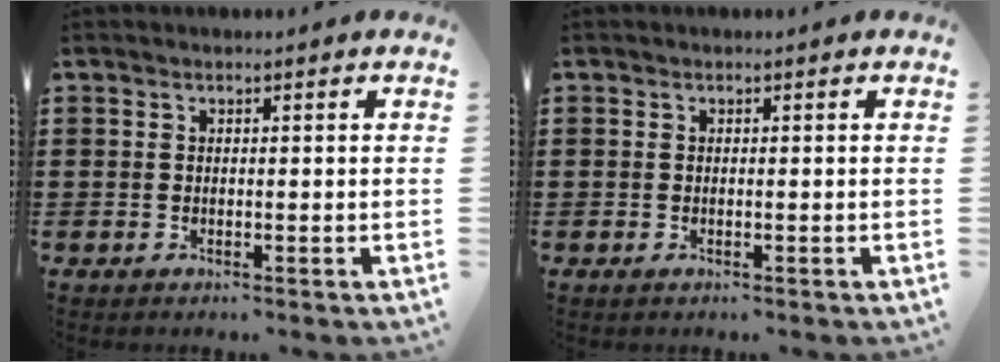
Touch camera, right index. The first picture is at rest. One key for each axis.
{"total": 0.0}